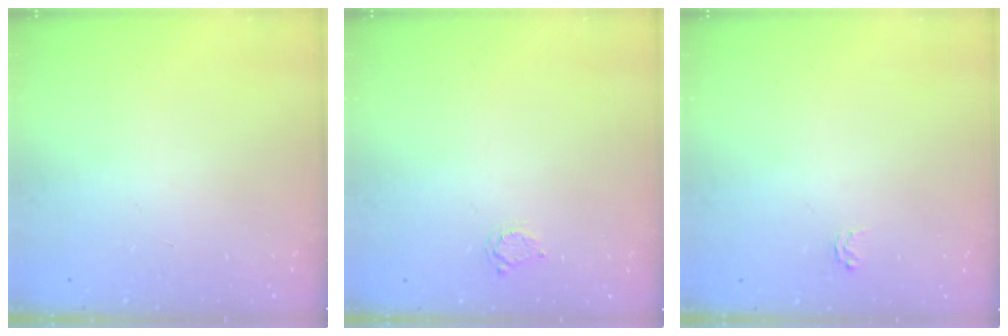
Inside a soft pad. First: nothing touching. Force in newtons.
{"total": 2.0, "press": 2.0, "slide": 0.3}
{"total": 2.3, "press": 2.2, "slide": 0.2}